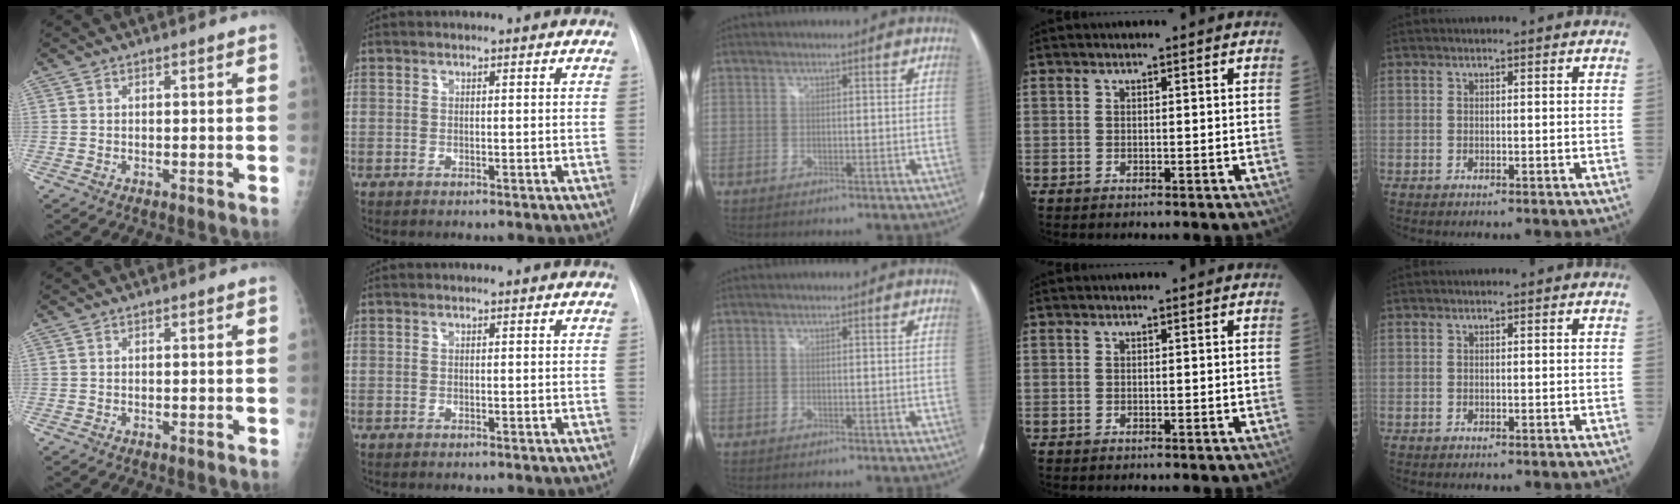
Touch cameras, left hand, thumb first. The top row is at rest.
{}